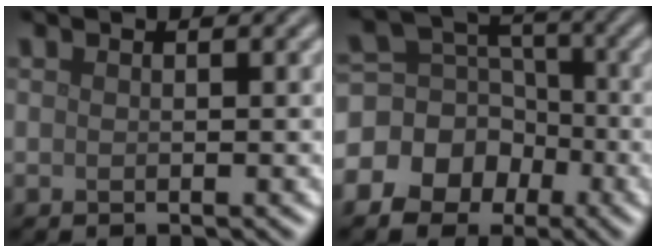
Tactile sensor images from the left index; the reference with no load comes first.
{"total": 7.6, "force": [-2.7, 6.7, 2.5], "torque": [-0.038, 0.019, -0.072]}